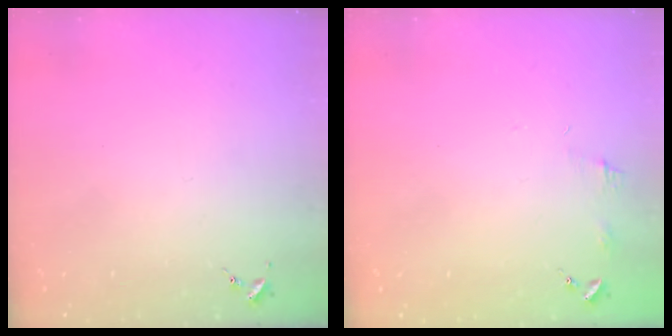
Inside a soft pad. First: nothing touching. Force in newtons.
{"total": 4.5, "press": 4.5, "slide": 0.5}